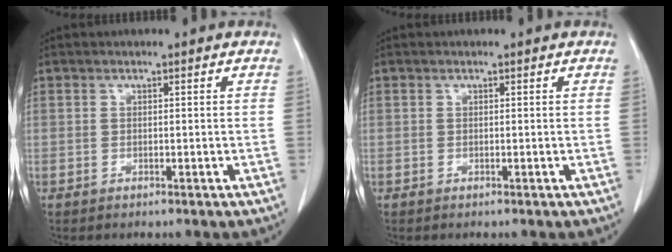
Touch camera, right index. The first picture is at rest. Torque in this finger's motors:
{"motor_torque": [0.00, 0.00, 0.00, 0.00]}